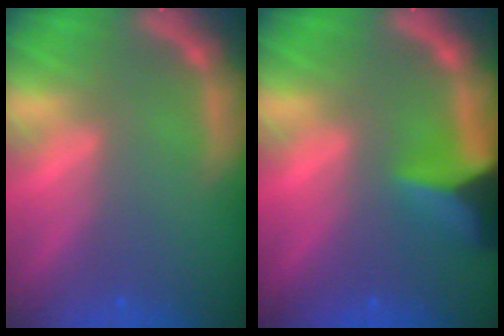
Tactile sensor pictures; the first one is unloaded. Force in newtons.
{"total": 6.0}